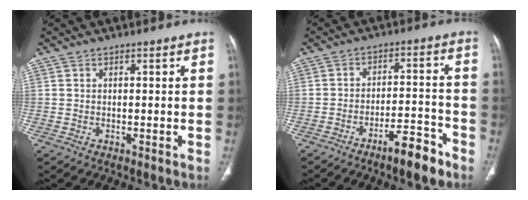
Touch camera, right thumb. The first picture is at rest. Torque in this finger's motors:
{"motor_torque": [1.29, 1.34, -0.15, 0.04, 0.22]}